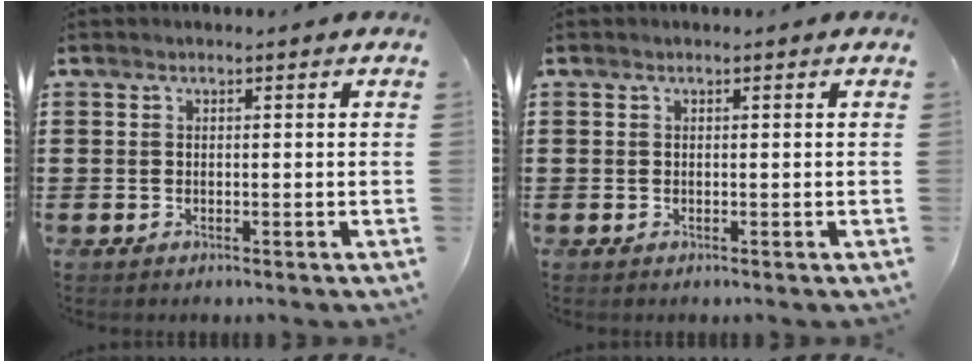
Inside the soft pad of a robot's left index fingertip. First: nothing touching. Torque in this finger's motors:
{"motor_torque": [-0.05, 0.02, 0.00, -0.01]}